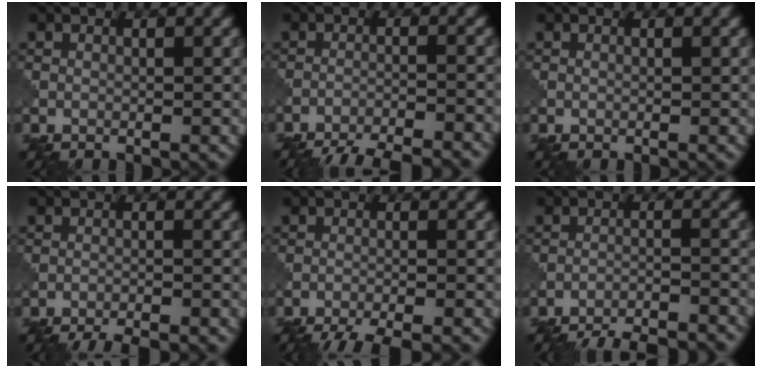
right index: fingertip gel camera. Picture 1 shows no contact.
{"total": 10.2, "force": [-9.6, 1.8, 2.9], "torque": [-0.034, -0.005, -0.133]}
{"total": 0.0}
{"total": 5.8, "force": [-5.4, 0.9, 1.8], "torque": [-0.020, -0.002, -0.078]}
{"total": 6.9, "force": [-6.2, 1.1, 2.7], "torque": [-0.038, -0.007, -0.093]}
{"total": 11.5, "force": [-11.0, 2.2, 2.5], "torque": [-0.022, 0.002, -0.145]}